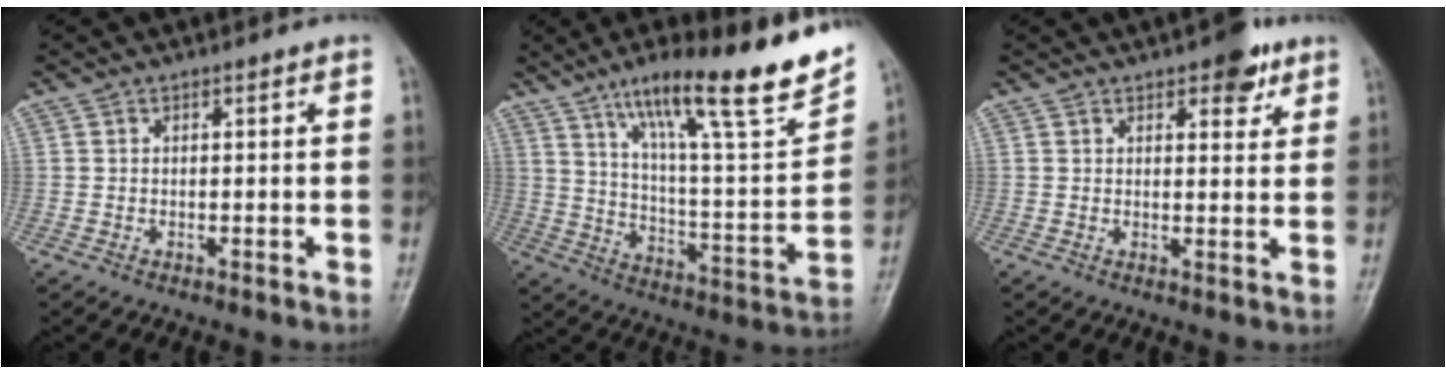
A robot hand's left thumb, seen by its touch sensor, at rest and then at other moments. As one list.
[{"total": 25.2, "force": [16.3, 4.3, 18.7], "torque": [-0.262, -0.054, 0.265]}, {"total": 5.7, "force": [3.5, 2.6, 3.8], "torque": [-0.026, -0.014, 0.041]}]